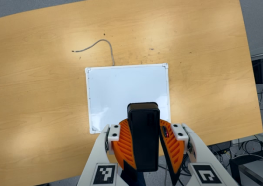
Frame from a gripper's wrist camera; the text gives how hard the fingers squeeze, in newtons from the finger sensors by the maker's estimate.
{"total": 10.7, "left": 10.4, "right": 11.0}